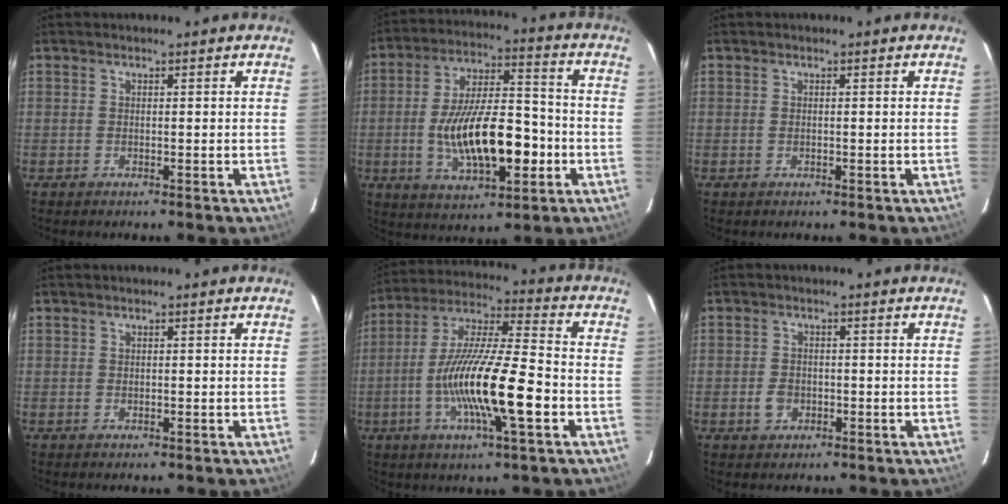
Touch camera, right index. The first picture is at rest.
{"total": 17.2, "force": [-4.3, 6.8, 15.3], "torque": [-0.282, 0.003, -0.064]}
{"total": 0.0}
{"total": 0.0}
{"total": 17.8, "force": [-5.2, 2.5, 16.8], "torque": [-0.321, -0.007, -0.100]}
{"total": 3.1, "force": [-1.0, 2.5, 1.5], "torque": [-0.030, 0.004, -0.015]}